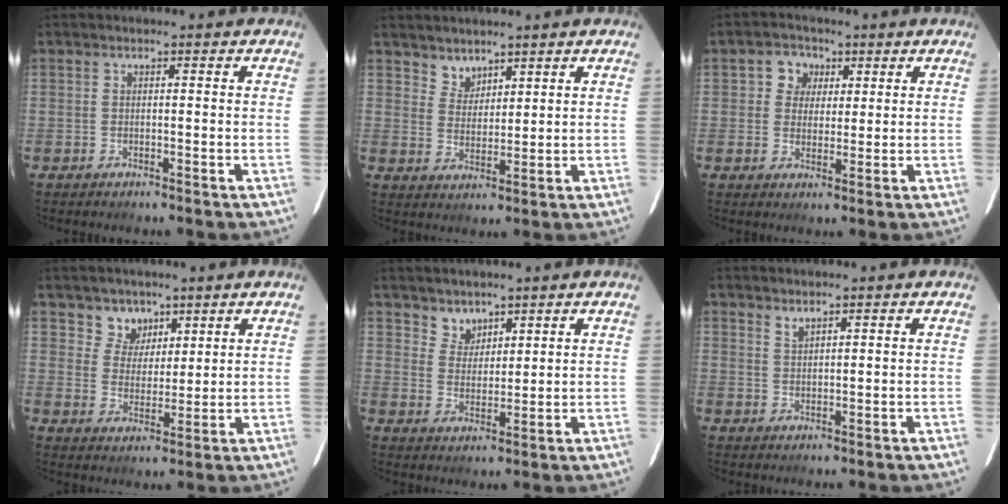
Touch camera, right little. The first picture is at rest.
{"total": 3.6, "force": [3.2, 1.8, 0.3], "torque": [0.004, 0.005, 0.060]}
{"total": 4.7, "force": [1.3, 4.3, 1.3], "torque": [-0.016, 0.014, 0.019]}
{"total": 5.2, "force": [3.6, 3.7, 0.5], "torque": [0.000, 0.009, 0.067]}
{"total": 3.9, "force": [3.3, 2.2, 0.3], "torque": [0.005, 0.007, 0.063]}
{"total": 1.4, "force": [1.3, 0.1, 0.6], "torque": [-0.009, -0.001, 0.025]}